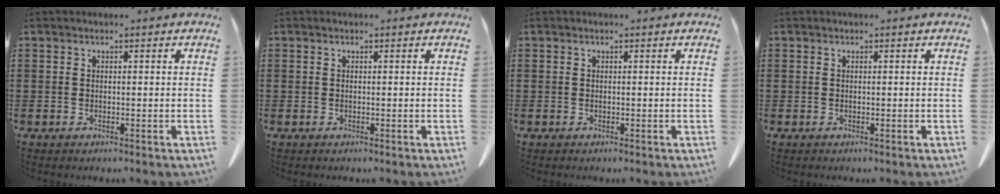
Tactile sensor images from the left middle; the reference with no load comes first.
{"total": 0.0}
{"total": 0.0}
{"total": 0.0}